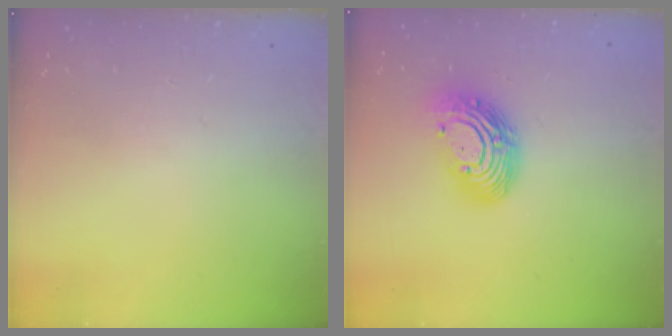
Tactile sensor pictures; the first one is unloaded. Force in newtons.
{"total": 14.0, "press": 14.0, "slide": 1.1}